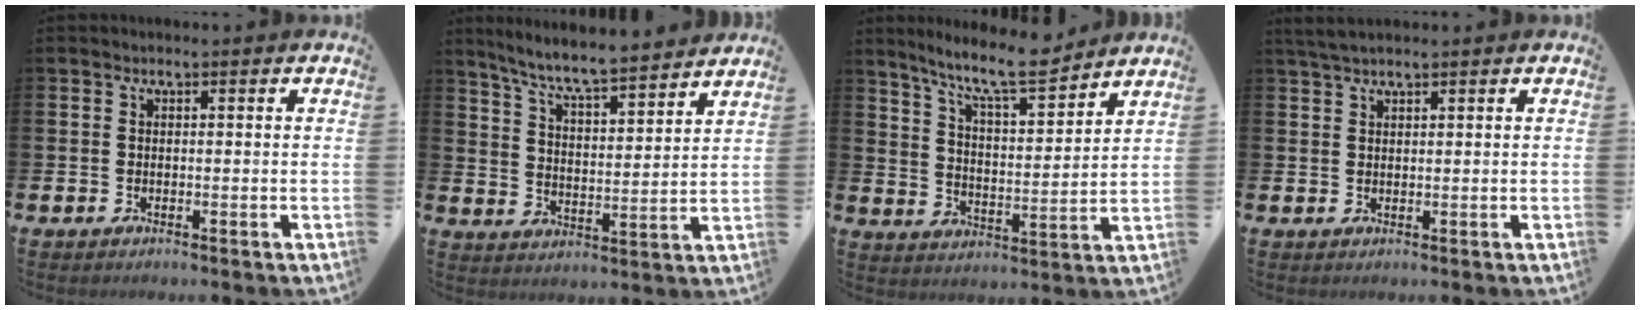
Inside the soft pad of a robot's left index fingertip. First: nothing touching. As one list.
[{"total": 7.2, "force": [6.8, 0.1, 2.3], "torque": [-0.073, -0.048, 0.117]}, {"total": 10.0, "force": [9.0, 1.3, 4.2], "torque": [-0.101, -0.052, 0.158]}, {"total": 2.3, "force": [2.0, 0.4, 1.2], "torque": [-0.025, 0.004, 0.036]}]